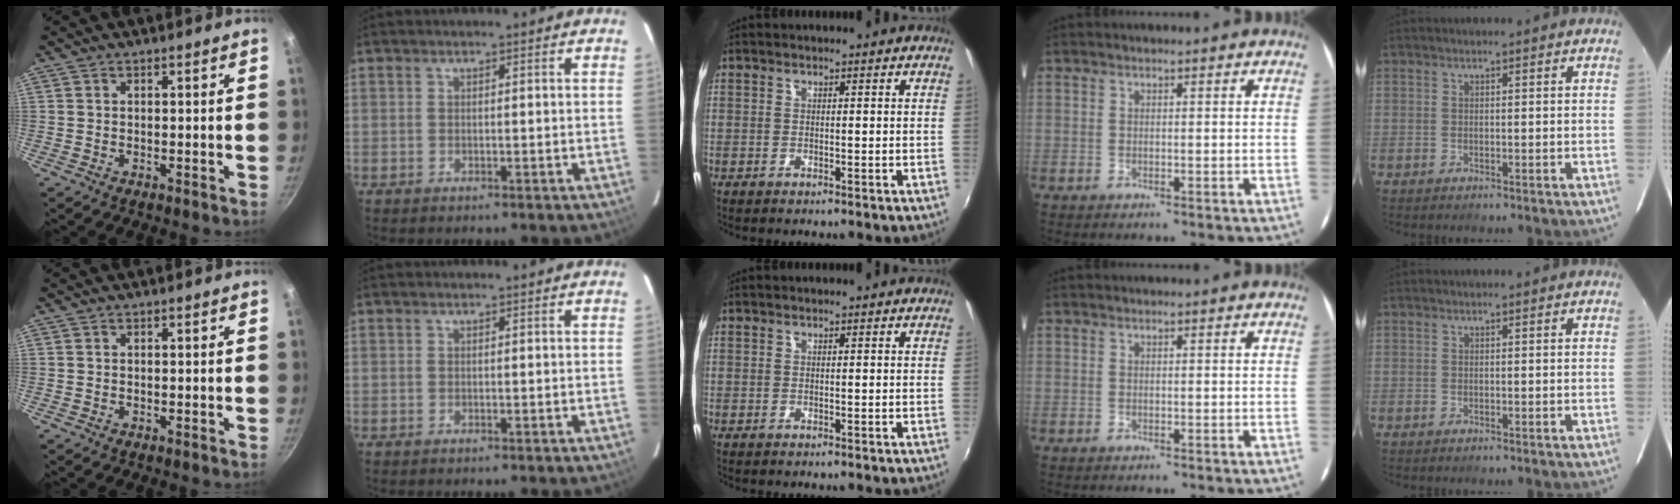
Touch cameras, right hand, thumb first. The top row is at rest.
{}